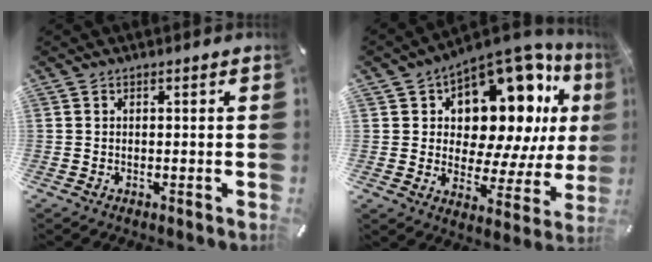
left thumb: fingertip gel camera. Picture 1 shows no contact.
{"total": 17.5, "force": [9.6, 9.6, 10.9], "torque": [-0.146, -0.089, 0.160]}